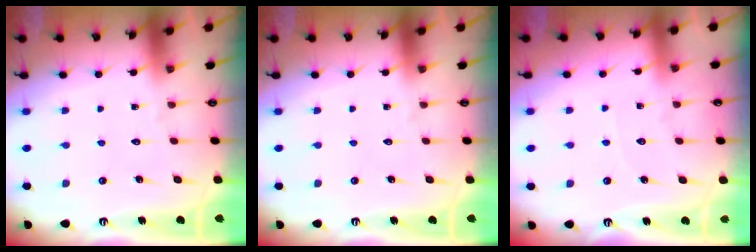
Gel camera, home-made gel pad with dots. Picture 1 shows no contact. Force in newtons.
{"total": 0.0}
{"total": 2.7, "press": 2.7, "slide": 0.4}